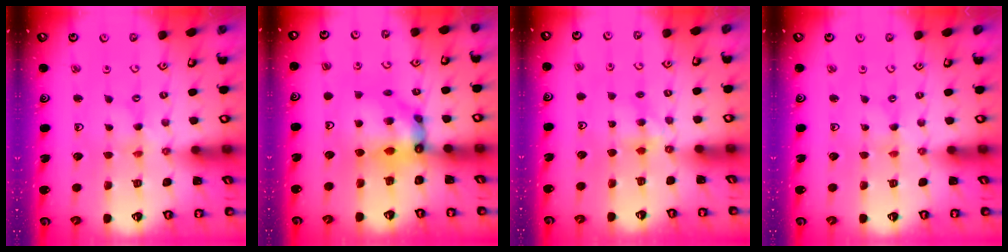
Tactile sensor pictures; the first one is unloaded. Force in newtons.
{"total": 10.0, "press": 9.9, "slide": 1.4}
{"total": 4.0, "press": 4.0, "slide": 0.5}
{"total": 0.0}